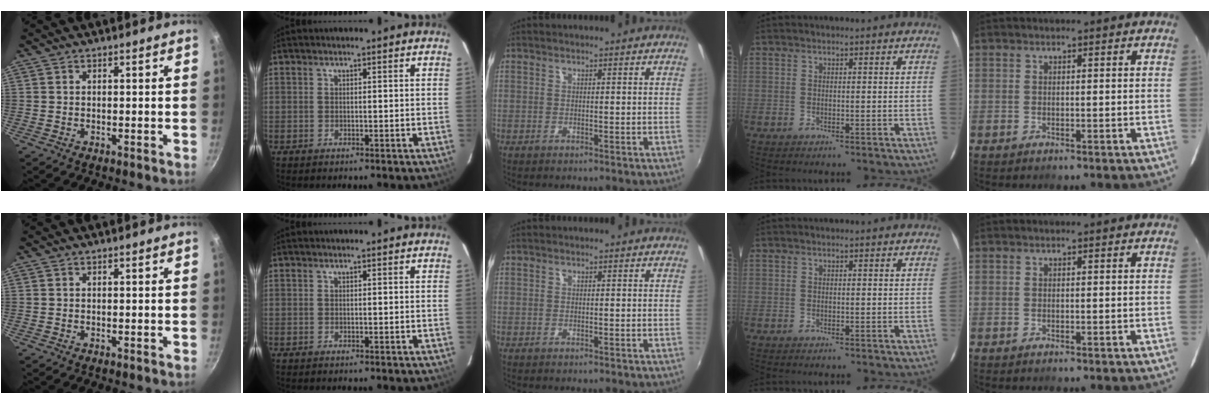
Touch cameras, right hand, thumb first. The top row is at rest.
{}